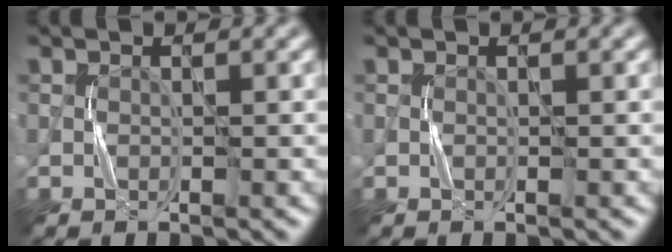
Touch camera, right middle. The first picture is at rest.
{"total": 0.0}